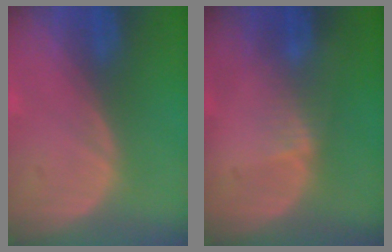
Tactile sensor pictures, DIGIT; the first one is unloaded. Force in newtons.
{"total": 1.6, "press": 1.6, "slide": 0.3}